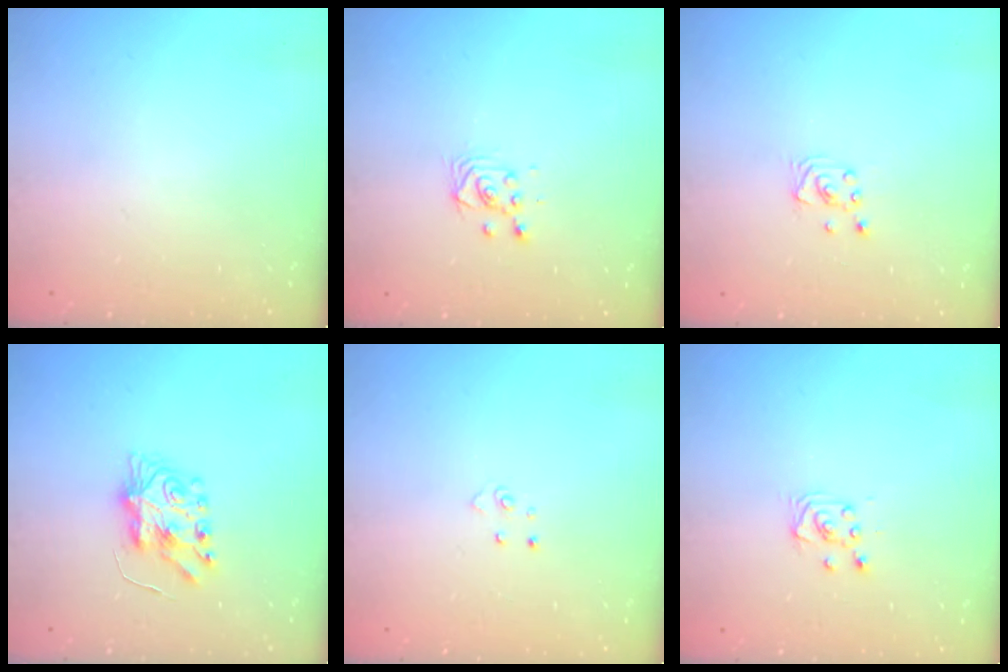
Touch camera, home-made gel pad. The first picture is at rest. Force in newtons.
{"total": 3.3, "press": 3.2, "slide": 0.6}
{"total": 2.3, "press": 2.3, "slide": 0.2}
{"total": 7.4, "press": 7.4, "slide": 0.2}
{"total": 4.1, "press": 4.1, "slide": 0.4}
{"total": 3.6, "press": 3.6, "slide": 0.3}